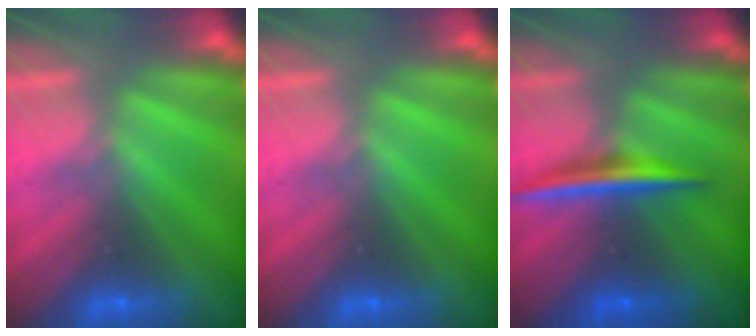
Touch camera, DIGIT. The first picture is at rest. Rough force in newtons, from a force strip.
{"total": 0.0}
{"total": 1.7}